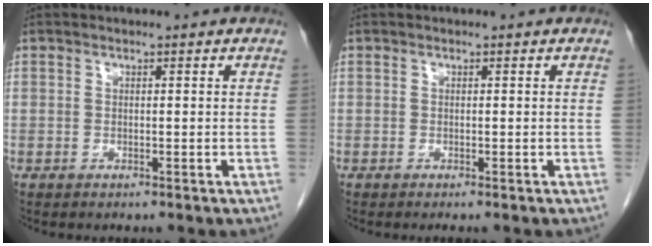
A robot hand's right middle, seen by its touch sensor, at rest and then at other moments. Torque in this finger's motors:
{"motor_torque": [0.34, -0.21, 0.01, 0.00]}